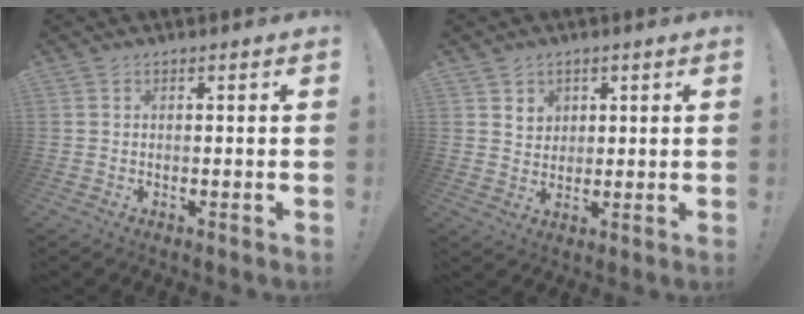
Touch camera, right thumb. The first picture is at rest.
{"total": 4.5, "force": [2.7, 3.5, 0.6], "torque": [0.005, -0.018, 0.046]}